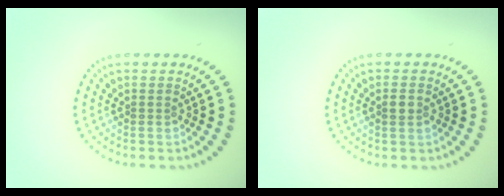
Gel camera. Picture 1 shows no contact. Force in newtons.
{"total": 1.1, "press": 1.1, "slide": 0.3}